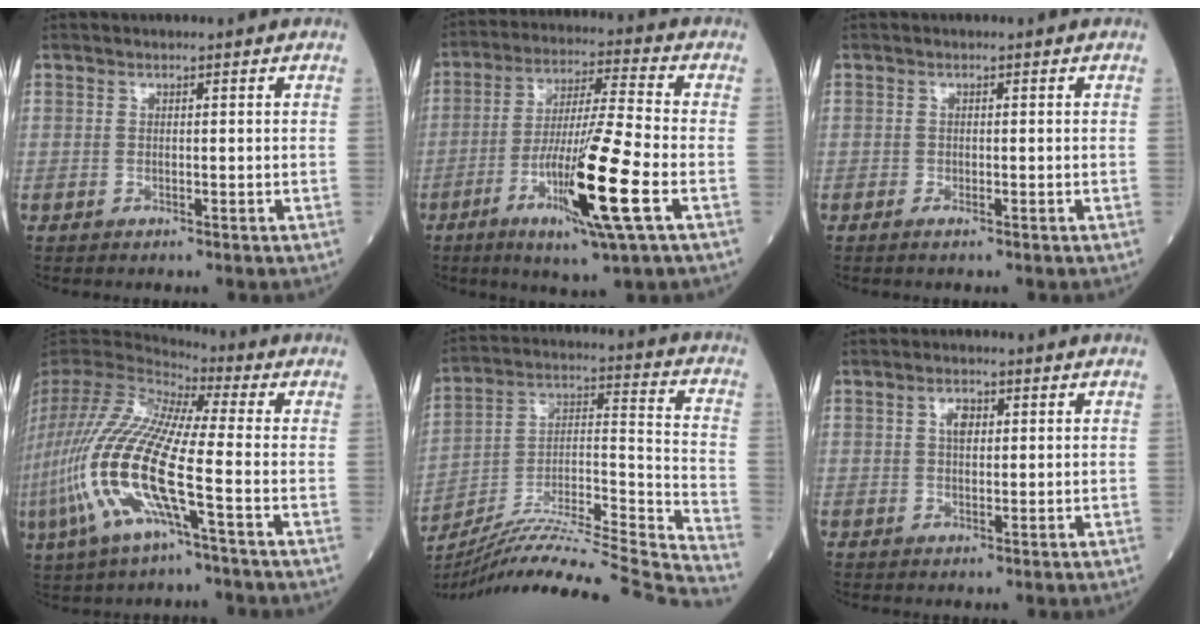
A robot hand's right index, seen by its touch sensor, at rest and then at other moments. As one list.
[{"total": 14.8, "force": [-5.3, -0.4, 13.8], "torque": [-0.260, -0.020, -0.096]}, {"total": 0.7, "force": [-0.4, 0.1, 0.6], "torque": [-0.012, -0.001, -0.005]}, {"total": 19.6, "force": [-5.6, 2.9, 18.5], "torque": [-0.439, -0.029, -0.115]}, {"total": 28.8, "force": [-26.4, -0.8, 11.6], "torque": [-0.152, -0.015, -0.408]}, {"total": 2.5, "force": [0.8, 1.3, 1.9], "torque": [-0.035, 0.003, 0.014]}]